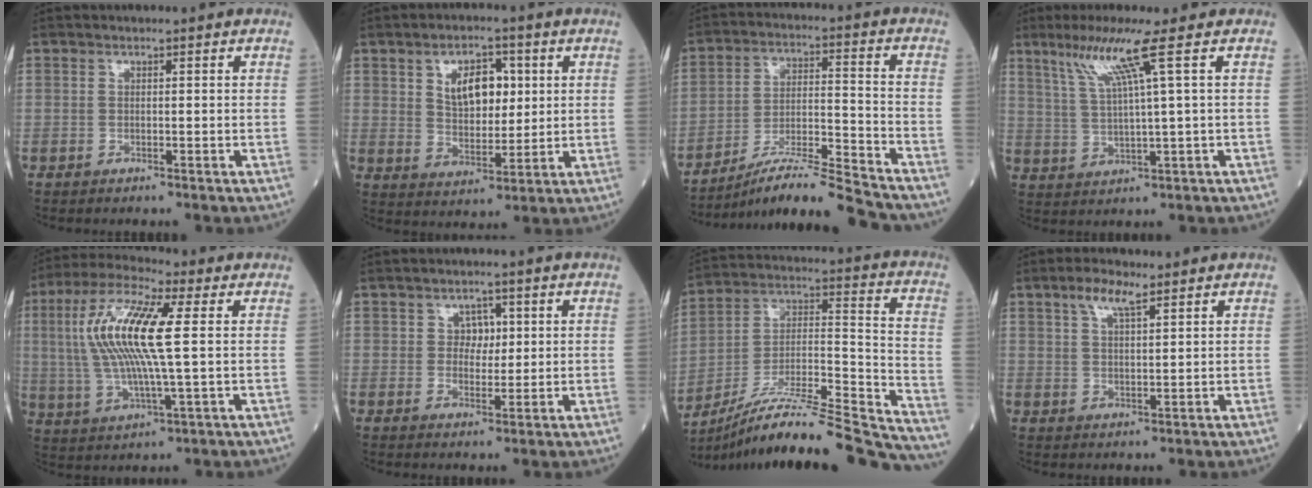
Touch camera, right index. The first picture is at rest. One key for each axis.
{"total": 7.8, "fx": 2.6, "fy": 4.2, "fz": 6.1, "tx": -0.102, "ty": 0.008, "tz": 0.052}
{"total": 13.6, "fx": -12.6, "fy": -0.5, "fz": 5.3, "tx": -0.090, "ty": 0.011, "tz": -0.216}
{"total": 7.3, "fx": 3.9, "fy": -1.8, "fz": 5.9, "tx": -0.121, "ty": 0.002, "tz": 0.083}
{"total": 14.4, "fx": 2.2, "fy": 2.0, "fz": 14.1, "tx": -0.300, "ty": 0.014, "tz": 0.039}
{"total": 2.9, "fx": 1.0, "fy": 2.2, "fz": 1.7, "tx": -0.017, "ty": 0.002, "tz": 0.015}
{"total": 26.6, "fx": -24.1, "fy": 0.3, "fz": 11.2, "tx": -0.155, "ty": -0.007, "tz": -0.380}
{"total": 4.4, "fx": 2.9, "fy": 1.0, "fz": 3.2, "tx": -0.067, "ty": 0.008, "tz": 0.057}